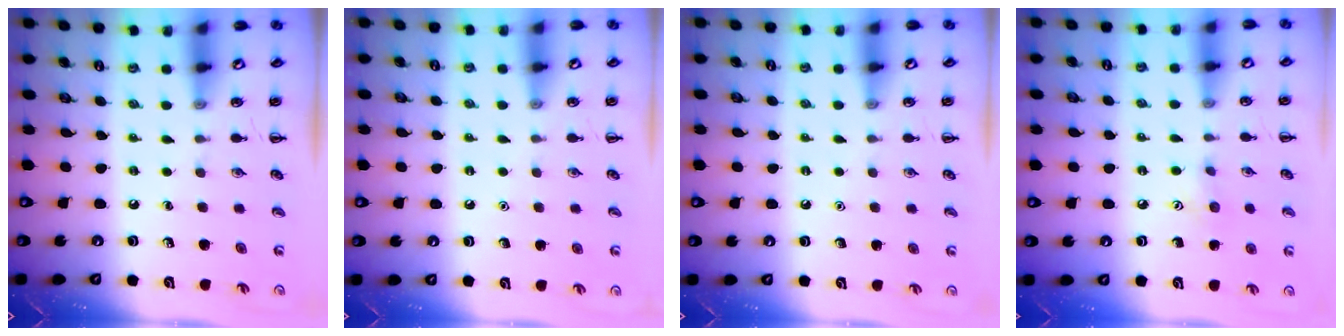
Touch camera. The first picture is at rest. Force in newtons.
{"total": 1.5, "press": 1.5, "slide": 0.1}
{"total": 1.6, "press": 1.6, "slide": 0.1}
{"total": 6.5, "press": 6.4, "slide": 1.2}